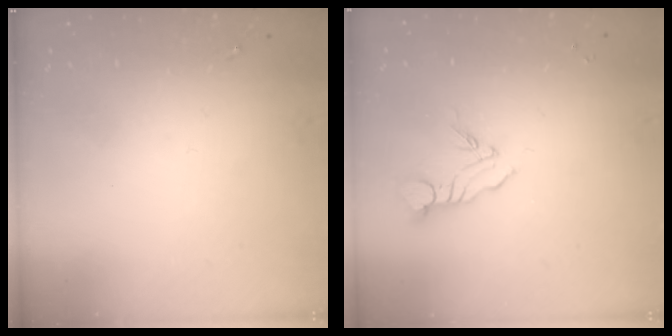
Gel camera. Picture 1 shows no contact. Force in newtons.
{"total": 6.9, "press": 6.9, "slide": 0.7}